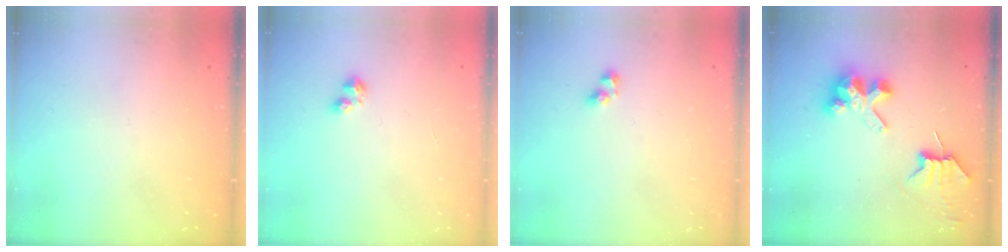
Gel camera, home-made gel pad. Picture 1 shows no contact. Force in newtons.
{"total": 2.8, "press": 2.8, "slide": 0.5}
{"total": 3.5, "press": 3.4, "slide": 0.9}
{"total": 6.6, "press": 6.6, "slide": 0.7}